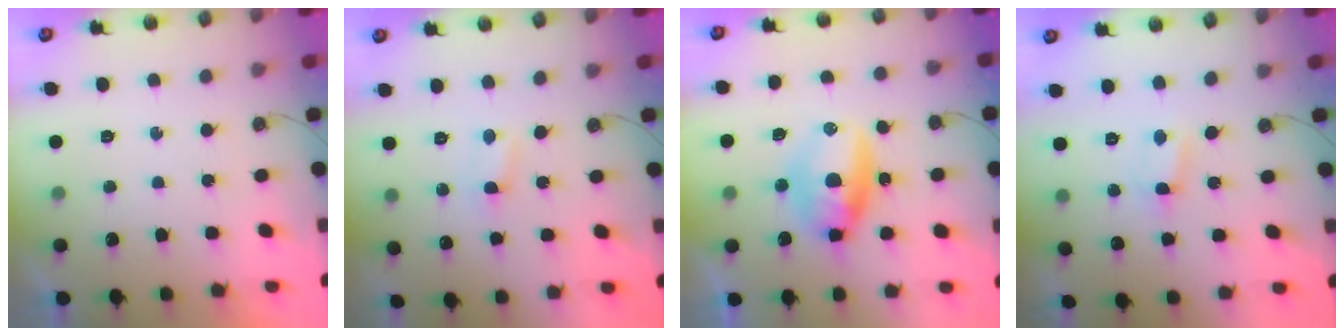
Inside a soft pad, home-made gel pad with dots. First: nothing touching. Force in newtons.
{"total": 1.3, "press": 1.3, "slide": 0.2}
{"total": 10.4, "press": 9.6, "slide": 4.0}
{"total": 0.6, "press": 0.4, "slide": 0.5}